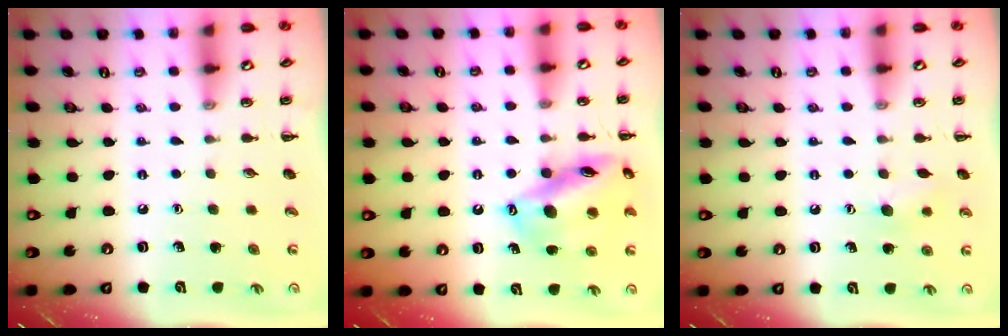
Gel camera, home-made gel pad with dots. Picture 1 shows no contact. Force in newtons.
{"total": 16.3, "press": 16.1, "slide": 2.9}
{"total": 6.6, "press": 6.5, "slide": 1.5}